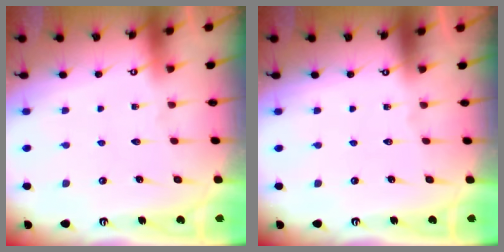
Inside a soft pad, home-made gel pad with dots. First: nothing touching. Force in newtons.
{"total": 0.0}